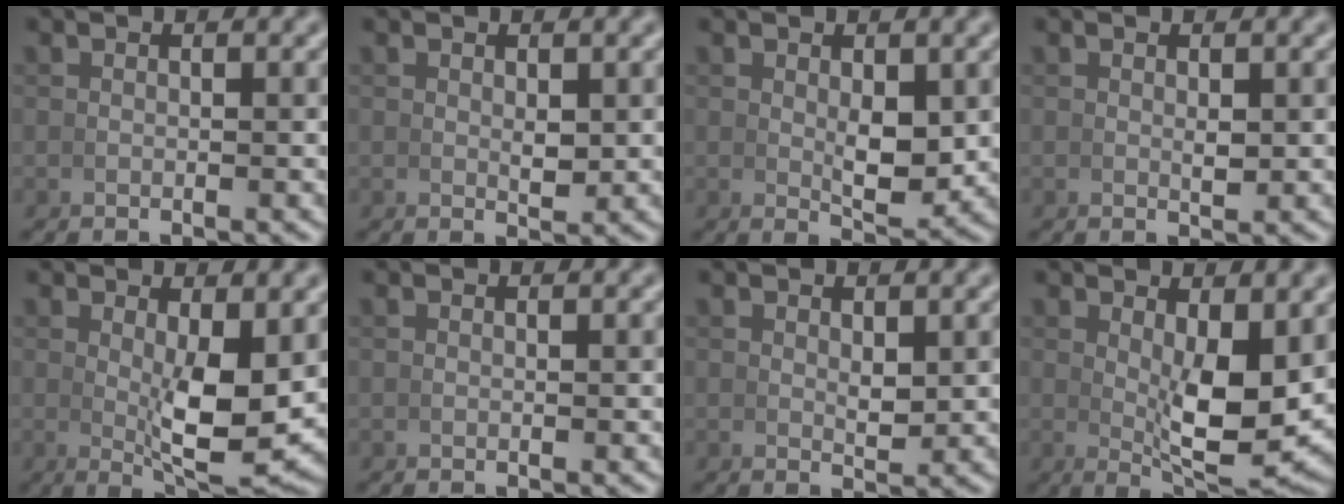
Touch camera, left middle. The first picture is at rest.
{"total": 1.3, "force": [0.4, 0.5, 1.1], "torque": [-0.016, -0.007, 0.012]}
{"total": 3.2, "force": [0.6, 1.2, 2.9], "torque": [-0.045, -0.015, 0.016]}
{"total": 0.9, "force": [0.3, 0.3, 0.8], "torque": [-0.012, -0.004, 0.008]}
{"total": 6.1, "force": [0.8, 1.6, 5.8], "torque": [-0.087, -0.025, 0.021]}
{"total": 0.0}
{"total": 1.4, "force": [0.7, 0.4, 1.1], "torque": [-0.014, -0.006, 0.017]}
{"total": 6.5, "force": [1.4, 1.8, 6.1], "torque": [-0.091, -0.024, 0.029]}